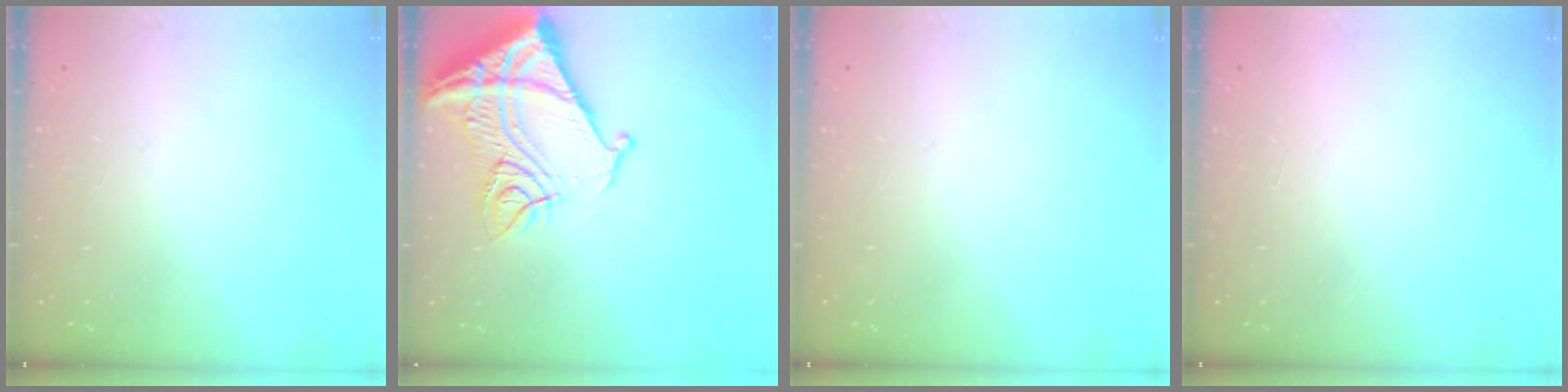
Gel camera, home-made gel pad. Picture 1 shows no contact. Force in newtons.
{"total": 18.9, "press": 18.7, "slide": 2.3}
{"total": 0.0}
{"total": 1.6, "press": 1.6, "slide": 0.1}